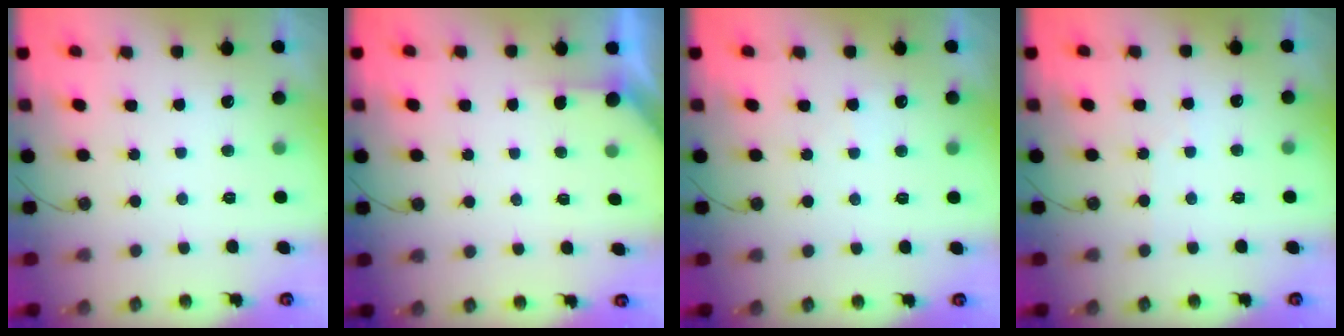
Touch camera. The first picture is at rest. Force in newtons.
{"total": 2.0, "press": 2.0, "slide": 0.2}
{"total": 3.0, "press": 3.0, "slide": 0.4}
{"total": 1.9, "press": 1.9, "slide": 0.4}